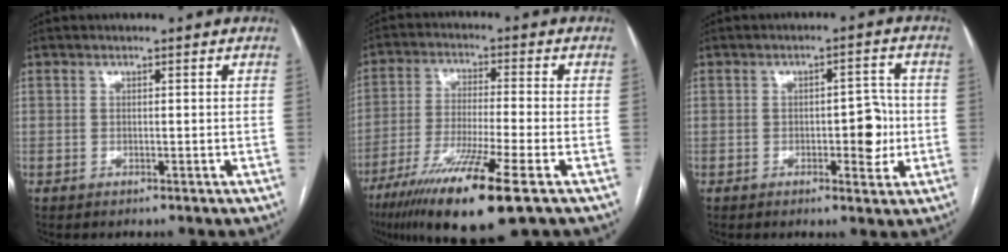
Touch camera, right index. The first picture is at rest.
{"total": 14.9, "force": [-8.5, 0.0, 12.2], "torque": [-0.237, -0.042, -0.150]}
{"total": 5.5, "force": [-0.8, 2.3, 5.0], "torque": [-0.058, 0.008, -0.007]}